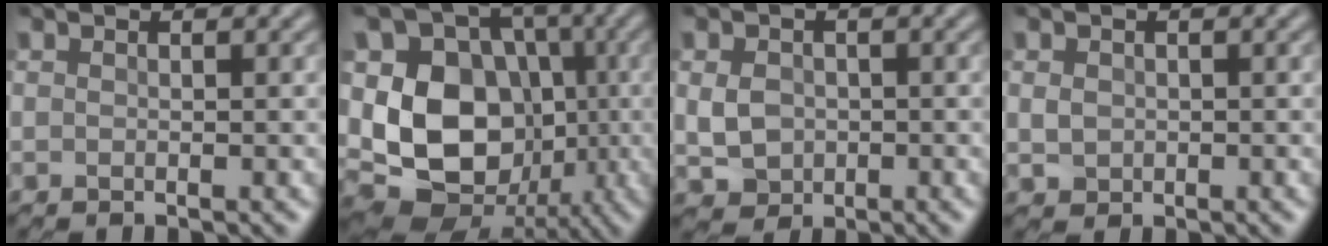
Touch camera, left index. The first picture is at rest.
{"total": 13.4, "force": [-2.1, 10.4, 8.3], "torque": [-0.164, -0.003, -0.039]}
{"total": 3.1, "force": [-0.5, 2.6, 1.7], "torque": [-0.039, -0.007, -0.009]}
{"total": 1.5, "force": [-0.1, 1.3, 0.7], "torque": [-0.018, -0.006, -0.003]}